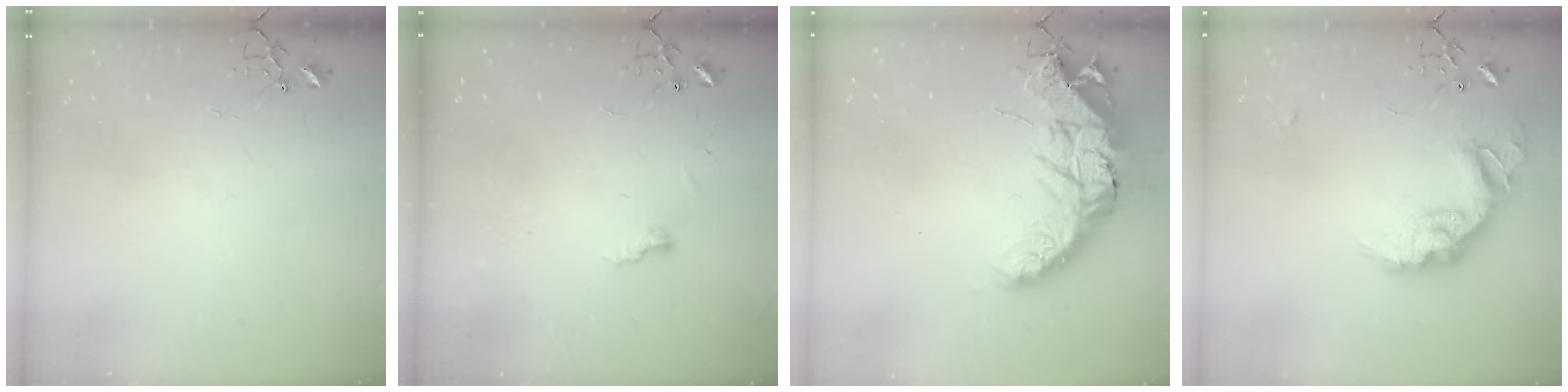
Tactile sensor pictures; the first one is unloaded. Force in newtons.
{"total": 5.9, "press": 5.9, "slide": 0.4}
{"total": 21.4, "press": 21.3, "slide": 1.7}
{"total": 16.4, "press": 16.4, "slide": 0.8}